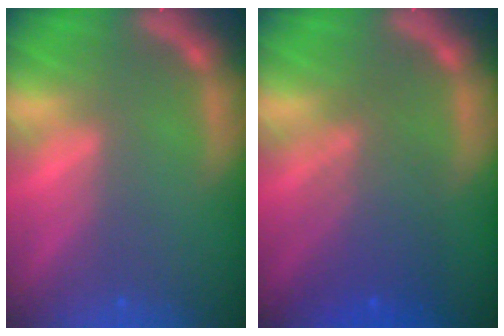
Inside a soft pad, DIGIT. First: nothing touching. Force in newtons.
{"total": 5.6}